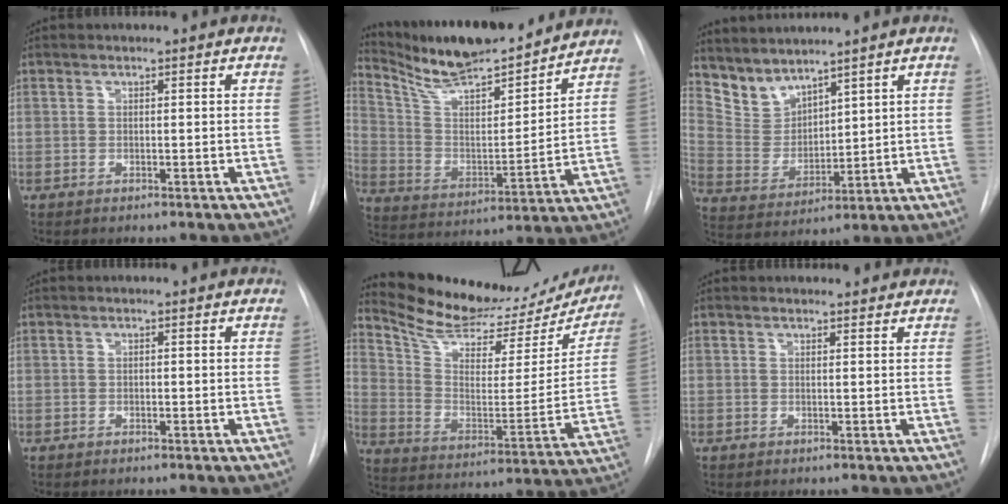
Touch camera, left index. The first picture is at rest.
{"total": 20.8, "force": [18.9, 3.1, 8.1], "torque": [-0.138, -0.008, 0.304]}
{"total": 6.9, "force": [6.6, 1.8, 0.7], "torque": [-0.032, 0.007, 0.154]}
{"total": 0.0}
{"total": 25.7, "force": [23.3, 7.7, 7.4], "torque": [-0.116, -0.049, 0.321]}
{"total": 3.1, "force": [3.0, 0.8, 0.2], "torque": [-0.005, 0.006, 0.032]}